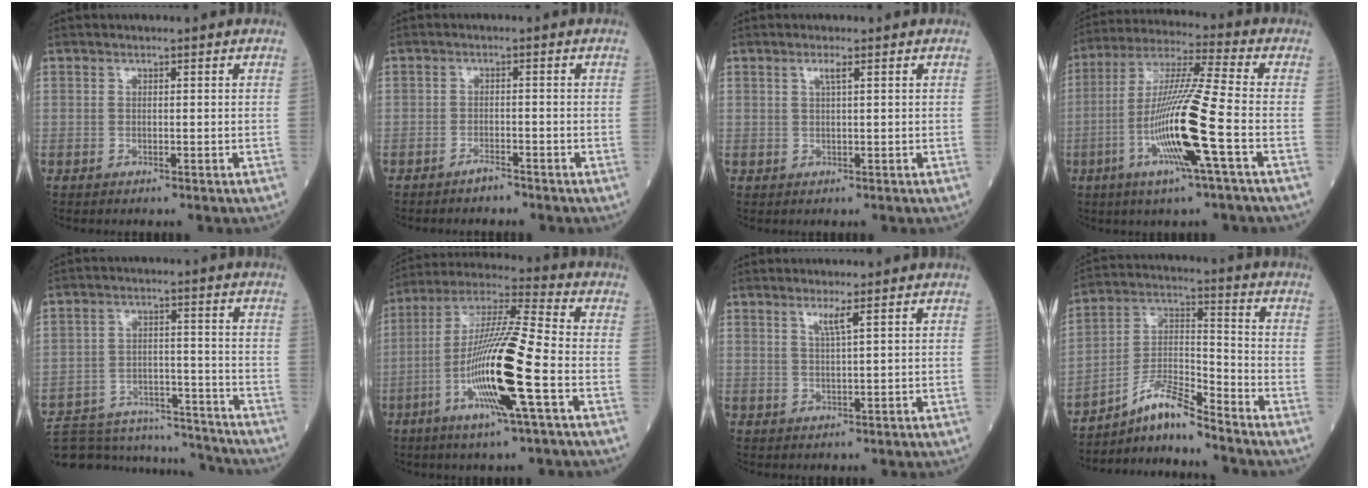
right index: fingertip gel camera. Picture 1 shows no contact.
{"total": 1.5, "force": [-1.4, 0.2, 0.4], "torque": [-0.010, -0.001, -0.021]}
{"total": 1.3, "force": [0.6, -0.2, 1.1], "torque": [-0.026, 0.001, 0.011]}
{"total": 15.1, "force": [-4.5, -0.7, 14.4], "torque": [-0.289, -0.009, -0.092]}
{"total": 20.0, "force": [-19.0, 4.0, 4.7], "torque": [-0.109, 0.009, -0.272]}
{"total": 16.8, "force": [-5.0, 0.1, 16.0], "torque": [-0.316, -0.011, -0.099]}
{"total": 2.1, "force": [1.2, -0.5, 1.6], "torque": [-0.035, -0.006, 0.026]}
{"total": 8.3, "force": [-7.3, -0.1, 3.9], "torque": [-0.085, 0.007, -0.131]}